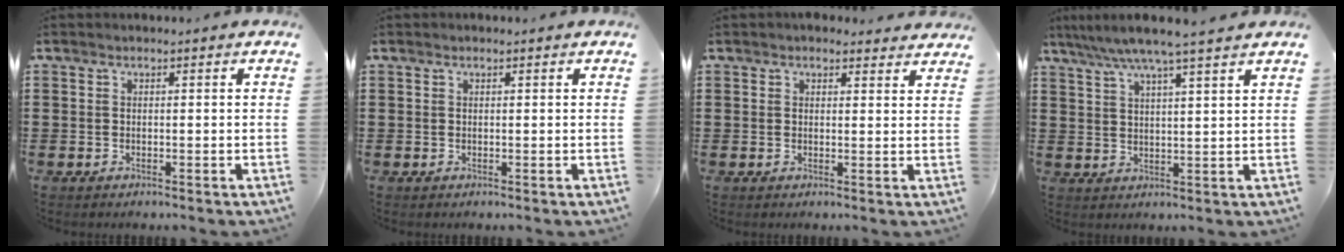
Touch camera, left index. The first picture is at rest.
{"total": 0.0}
{"total": 2.2, "force": [2.1, 0.6, 0.3], "torque": [-0.003, -0.003, 0.038]}
{"total": 5.6, "force": [4.7, -0.7, 3.1], "torque": [-0.074, -0.018, 0.080]}